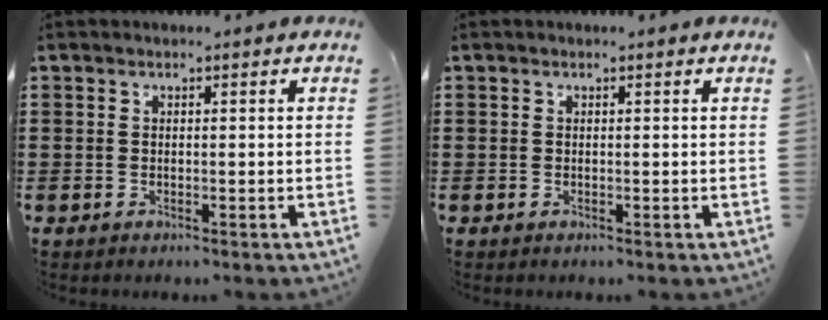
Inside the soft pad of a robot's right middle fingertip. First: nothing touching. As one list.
[{"total": 0.0}]